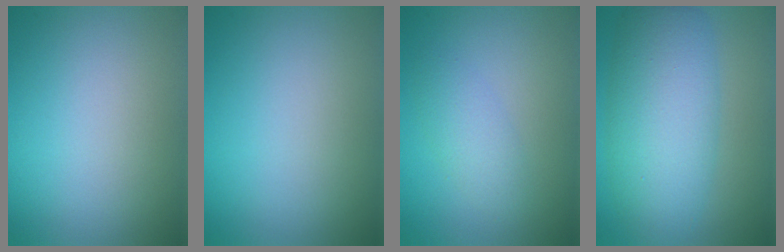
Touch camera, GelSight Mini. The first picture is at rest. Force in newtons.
{"total": 0.0}
{"total": 2.1, "press": 2.1, "slide": 0.1}
{"total": 7.6, "press": 7.6, "slide": 0.2}